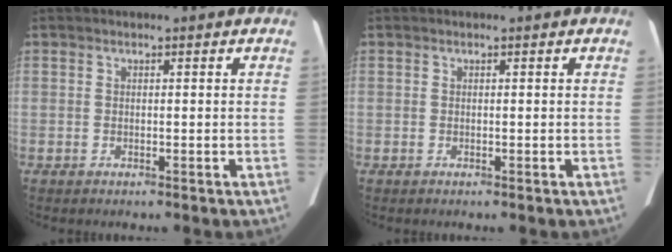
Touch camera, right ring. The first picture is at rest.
{"total": 0.0}